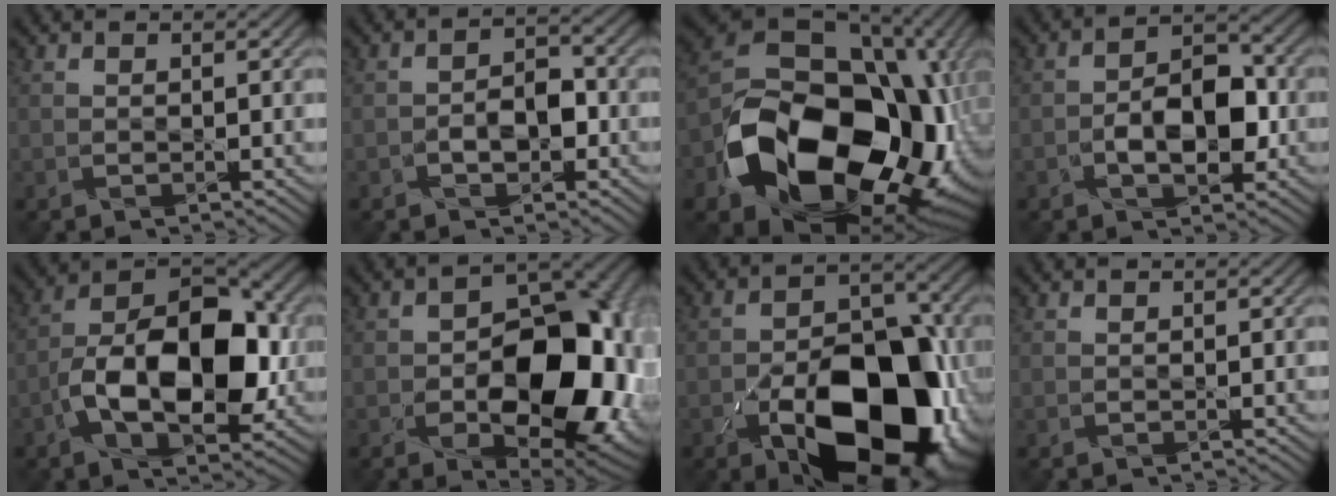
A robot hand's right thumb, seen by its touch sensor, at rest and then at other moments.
{"total": 3.2, "force": [-1.5, 1.9, 2.1], "torque": [-0.027, 0.005, -0.027]}
{"total": 22.8, "force": [-6.2, 15.9, 15.1], "torque": [-0.326, -0.058, -0.071]}
{"total": 6.4, "force": [-2.0, 3.4, 5.0], "torque": [-0.075, 0.010, -0.037]}
{"total": 14.5, "force": [-3.0, 7.9, 11.7], "torque": [-0.192, 0.000, -0.059]}
{"total": 16.5, "force": [-3.7, 10.0, 12.5], "torque": [-0.145, -0.026, -0.046]}
{"total": 17.9, "force": [-7.5, 9.7, 13.0], "torque": [-0.178, -0.015, -0.119]}
{"total": 0.0}